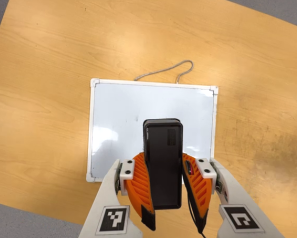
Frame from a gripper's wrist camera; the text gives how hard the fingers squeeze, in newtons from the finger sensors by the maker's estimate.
{"total": 8.3, "left": 7.4, "right": 9.2}